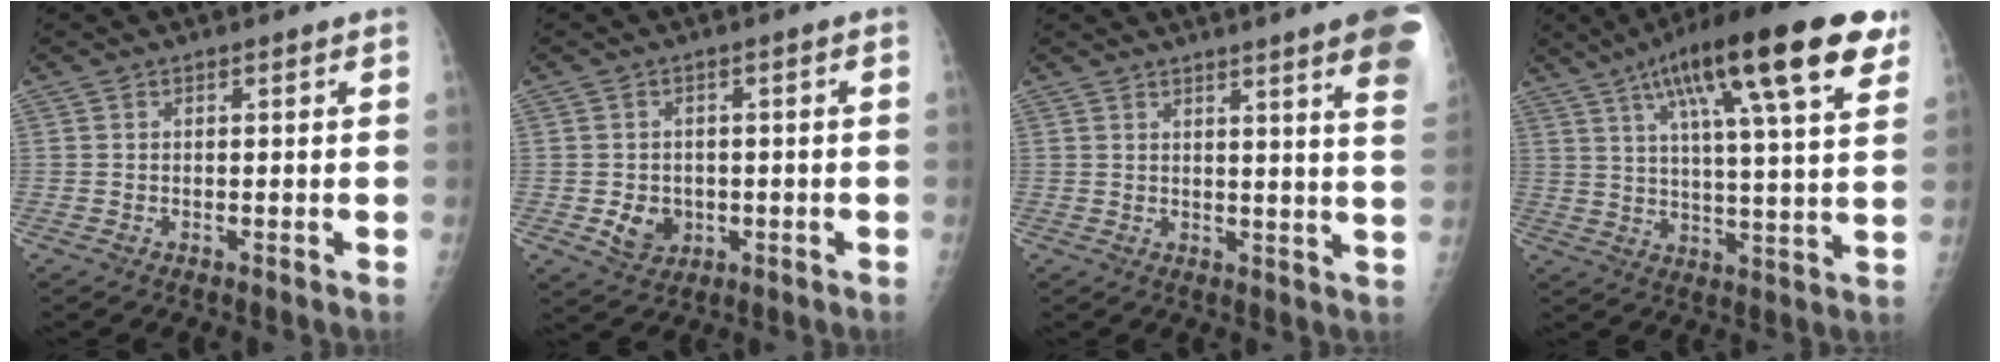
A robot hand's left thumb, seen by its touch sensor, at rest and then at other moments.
{"total": 5.0, "force": [-1.1, 4.2, 2.5], "torque": [-0.023, 0.005, -0.007]}
{"total": 12.7, "force": [8.0, 0.2, 9.8], "torque": [-0.111, -0.032, 0.077]}
{"total": 23.8, "force": [12.4, 4.9, 19.7], "torque": [-0.300, -0.007, 0.186]}